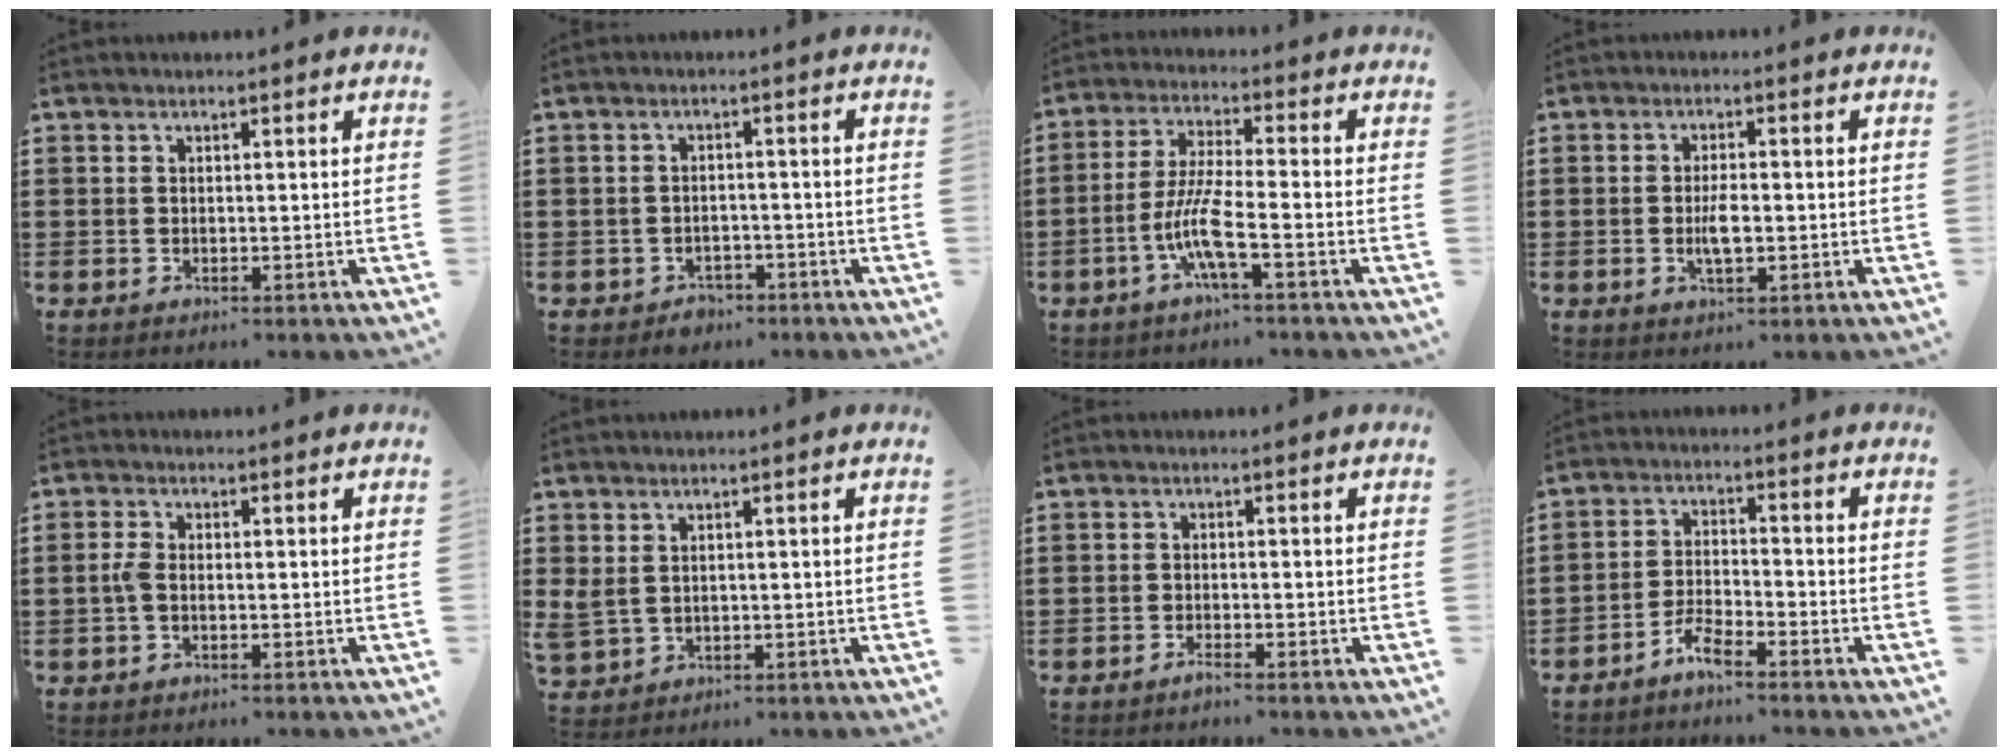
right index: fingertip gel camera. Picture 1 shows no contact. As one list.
[{"total": 2.0, "force": [-1.8, 0.9, -0.1], "torque": [-0.005, 0.002, -0.041]}, {"total": 7.9, "force": [-3.5, 1.0, 7.0], "torque": [-0.164, -0.016, -0.075]}, {"total": 3.7, "force": [-0.6, 1.2, 3.4], "torque": [-0.068, -0.002, -0.013]}, {"total": 2.2, "force": [-0.5, 0.9, 1.9], "torque": [-0.053, -0.003, -0.015]}, {"total": 1.5, "force": [0.7, 1.1, 0.9], "torque": [-0.030, 0.001, 0.011]}, {"total": 1.3, "force": [-1.2, 0.0, 0.6], "torque": [-0.011, -0.004, -0.021]}, {"total": 3.6, "force": [-3.3, 0.4, 1.5], "torque": [-0.045, 0.002, -0.069]}]